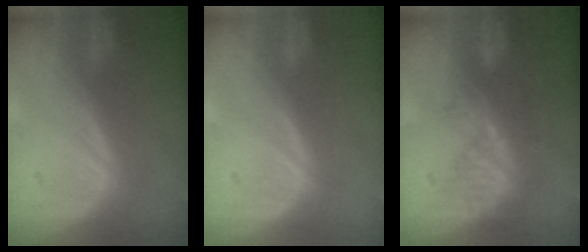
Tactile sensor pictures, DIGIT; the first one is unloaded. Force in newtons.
{"total": 0.0}
{"total": 5.3, "press": 4.7, "slide": 2.5}